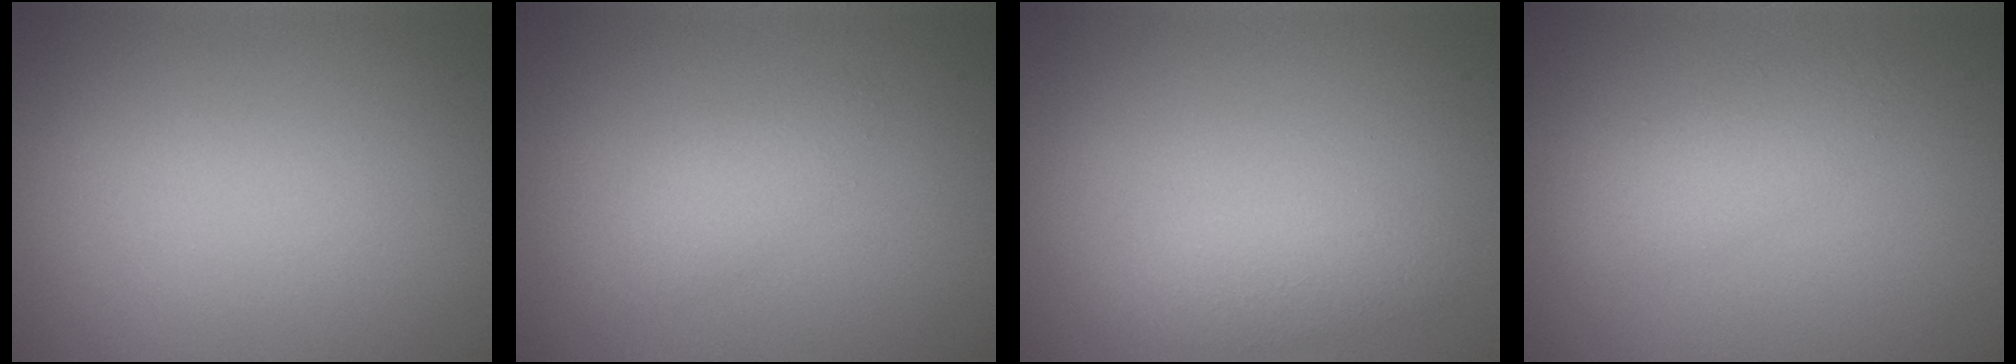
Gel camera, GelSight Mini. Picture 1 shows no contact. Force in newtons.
{"total": 1.8, "press": 1.8, "slide": 0.1}
{"total": 1.9, "press": 1.9, "slide": 0.0}
{"total": 2.2, "press": 2.2, "slide": 0.1}